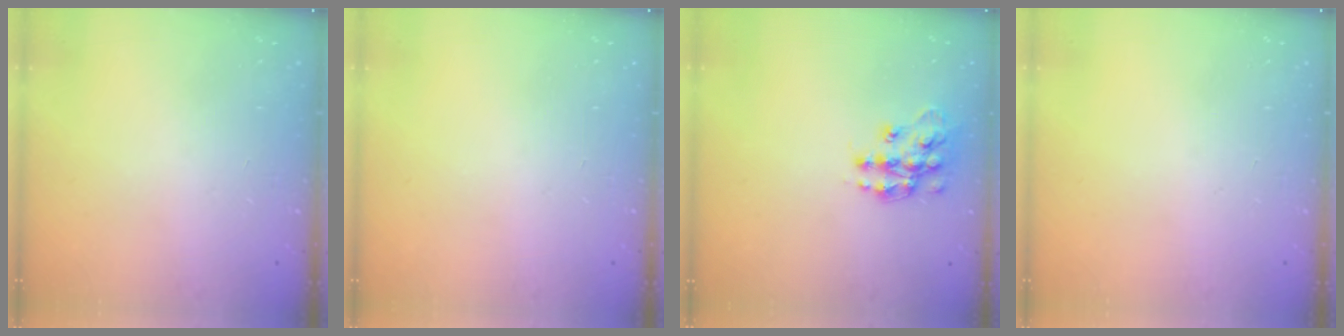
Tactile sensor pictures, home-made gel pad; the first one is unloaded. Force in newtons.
{"total": 0.0}
{"total": 13.3, "press": 13.3, "slide": 0.9}
{"total": 0.0}